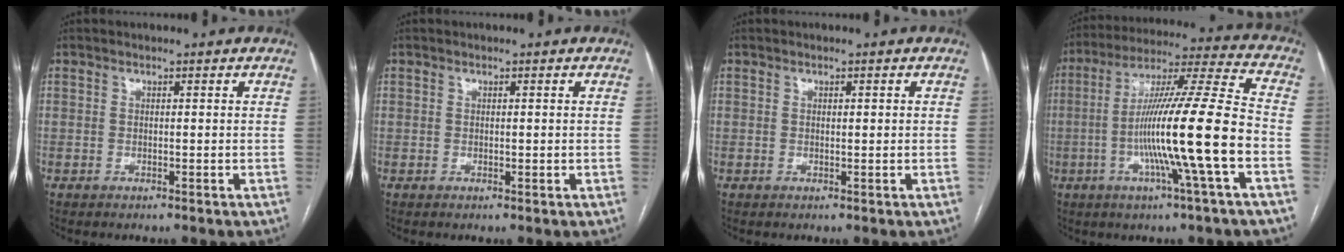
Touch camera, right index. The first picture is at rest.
{"total": 0.6, "force": [0.1, 0.3, 0.5], "torque": [-0.007, -0.002, 0.003]}
{"total": 0.9, "force": [0.2, 0.2, 0.9], "torque": [-0.016, 0.001, 0.004]}
{"total": 18.4, "force": [-4.4, -1.3, 17.8], "torque": [-0.311, 0.000, -0.086]}